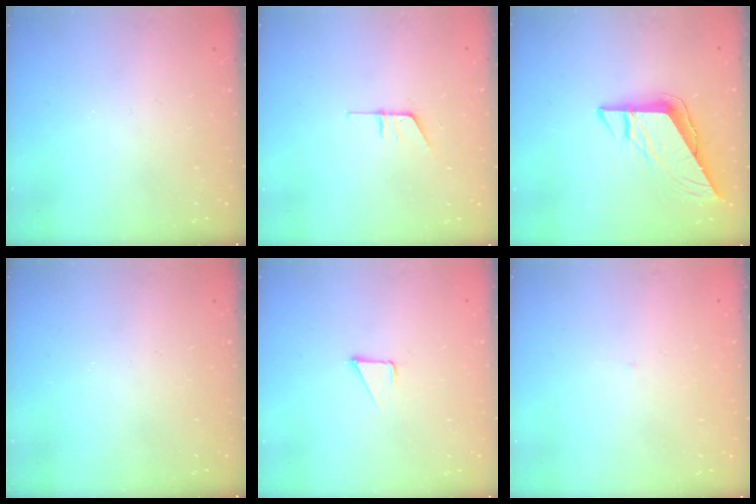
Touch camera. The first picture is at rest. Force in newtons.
{"total": 5.4, "press": 5.4, "slide": 0.5}
{"total": 8.8, "press": 8.7, "slide": 0.8}
{"total": 0.0}
{"total": 3.2, "press": 3.2, "slide": 0.1}
{"total": 2.0, "press": 2.0, "slide": 0.1}